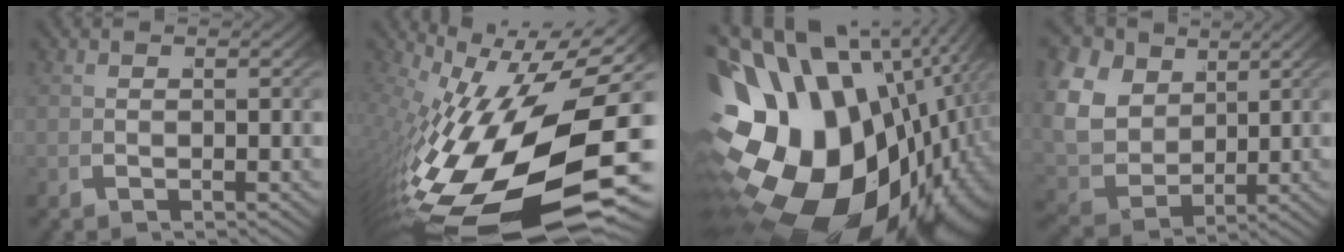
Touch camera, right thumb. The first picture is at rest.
{"total": 22.5, "force": [-2.9, 11.5, 19.1], "torque": [-0.340, -0.072, 0.005]}
{"total": 31.7, "force": [-3.4, 23.3, 21.3], "torque": [-0.394, -0.047, -0.044]}
{"total": 12.1, "force": [1.6, 9.8, 6.9], "torque": [-0.187, -0.035, 0.035]}